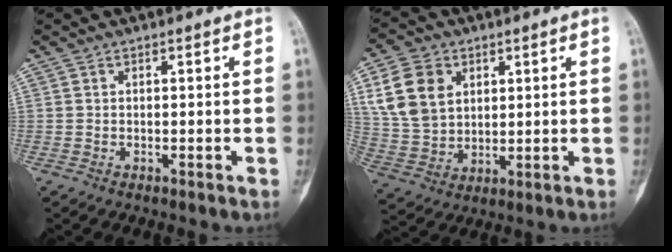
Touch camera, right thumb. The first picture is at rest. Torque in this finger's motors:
{"motor_torque": [-1.07, 1.80, 1.76, 0.16, 0.62]}